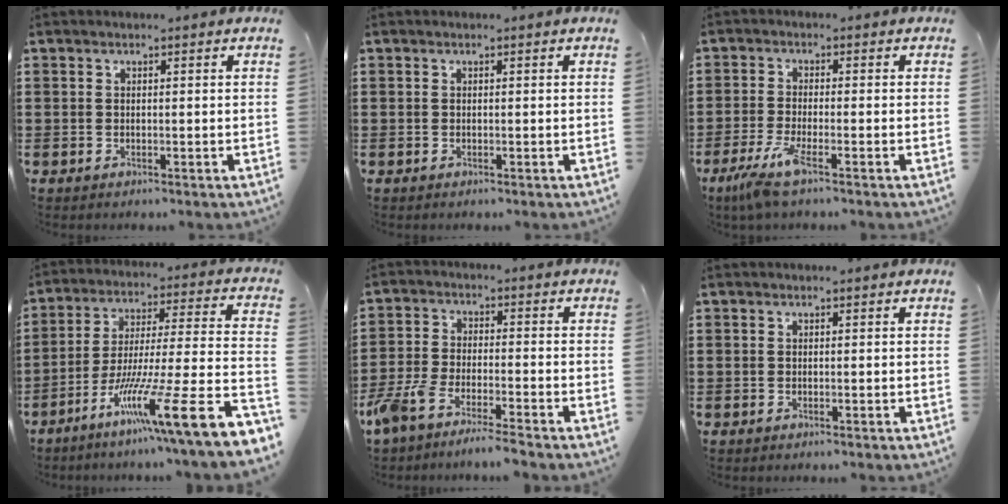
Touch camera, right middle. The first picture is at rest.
{"total": 0.0}
{"total": 4.9, "force": [-3.1, 0.3, 3.8], "torque": [-0.090, -0.019, -0.061]}
{"total": 14.1, "force": [-8.2, 0.4, 11.5], "torque": [-0.169, -0.018, -0.152]}
{"total": 5.8, "force": [-5.3, 0.2, 2.4], "torque": [-0.065, -0.014, -0.106]}
{"total": 0.0}